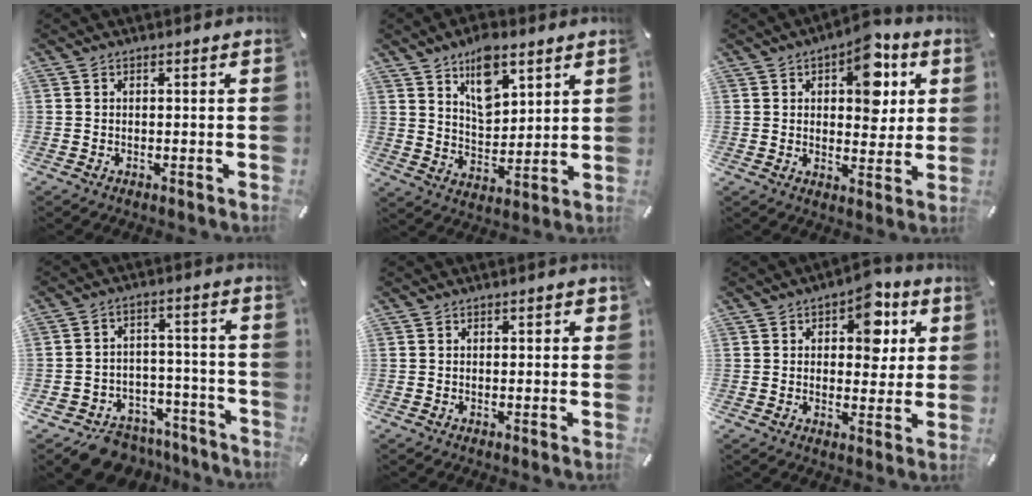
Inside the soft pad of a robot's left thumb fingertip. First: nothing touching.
{"total": 11.0, "force": [6.9, 5.9, 6.2], "torque": [-0.094, -0.029, 0.121]}
{"total": 12.1, "force": [4.9, 7.0, 8.7], "torque": [-0.102, -0.018, 0.079]}
{"total": 8.7, "force": [-6.6, 5.4, 1.4], "torque": [-0.011, 0.046, -0.113]}
{"total": 1.0, "force": [0.1, 0.6, 0.8], "torque": [-0.008, 0.001, -0.002]}
{"total": 9.9, "force": [3.9, 6.3, 6.6], "torque": [-0.075, -0.012, 0.062]}